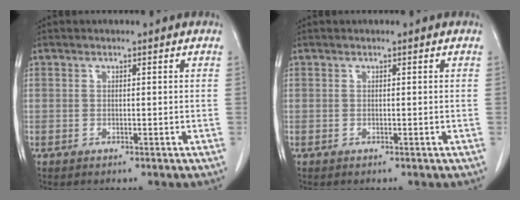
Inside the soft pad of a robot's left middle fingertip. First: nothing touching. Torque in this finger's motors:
{"motor_torque": [0.49, -0.51, -0.05, 0.01]}